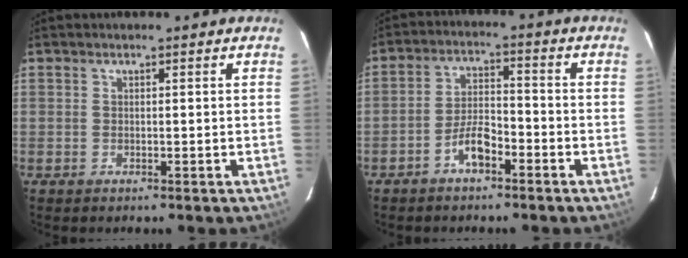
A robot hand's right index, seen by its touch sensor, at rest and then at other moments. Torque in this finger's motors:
{"motor_torque": [1.26, -0.32, 0.43, 0.08]}